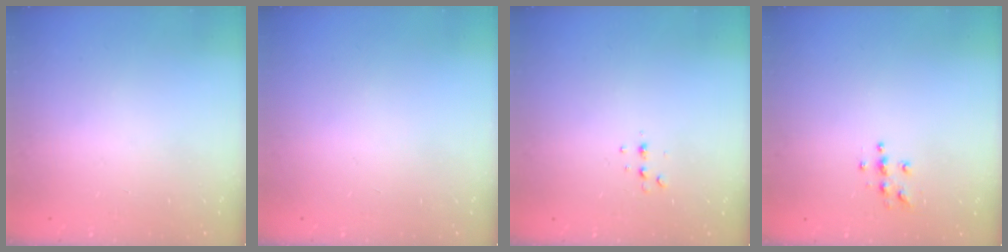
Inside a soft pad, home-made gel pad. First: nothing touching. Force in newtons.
{"total": 0.0}
{"total": 3.9, "press": 3.8, "slide": 1.1}
{"total": 4.9, "press": 4.9, "slide": 0.2}